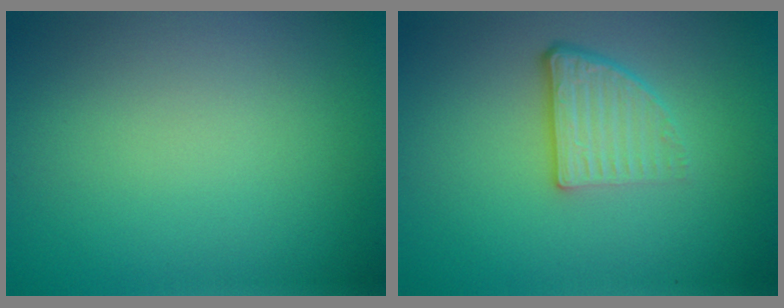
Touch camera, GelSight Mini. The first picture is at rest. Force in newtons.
{"total": 3.8, "press": 2.5, "slide": 2.9}